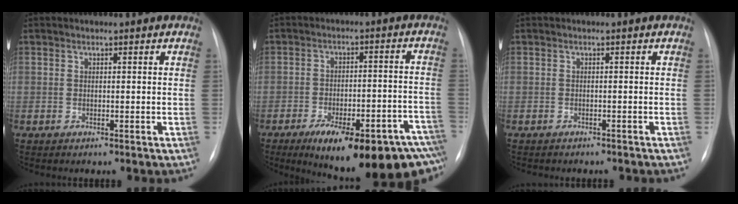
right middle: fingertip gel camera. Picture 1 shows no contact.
{"total": 20.3, "force": [-14.1, 5.4, 13.7], "torque": [-0.126, 0.022, -0.190]}
{"total": 4.0, "force": [-3.6, 1.4, 1.4], "torque": [-0.022, -0.006, -0.037]}